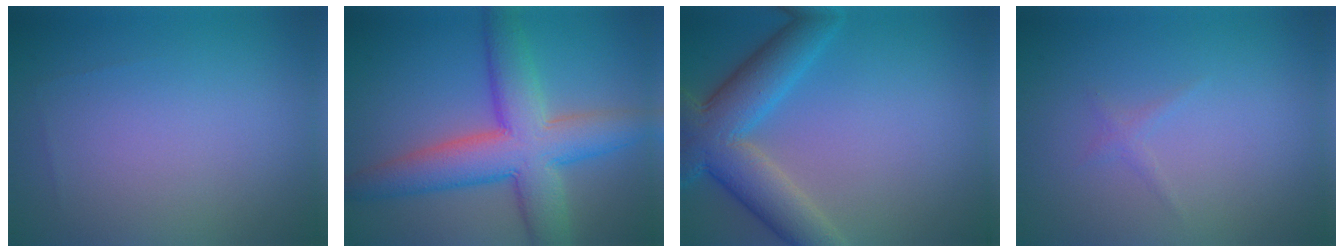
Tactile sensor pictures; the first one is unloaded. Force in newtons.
{"total": 8.9, "press": 8.9, "slide": 0.5}
{"total": 7.5, "press": 7.5, "slide": 0.4}
{"total": 0.7, "press": 0.7, "slide": 0.1}